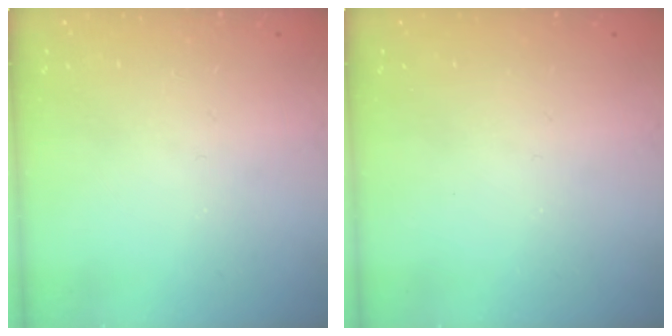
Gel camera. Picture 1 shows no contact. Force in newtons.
{"total": 0.0}